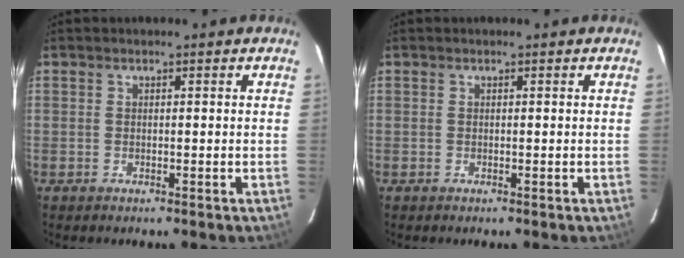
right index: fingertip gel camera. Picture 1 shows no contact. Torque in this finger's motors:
{"motor_torque": [0.00, 0.00, 0.03, 0.00]}